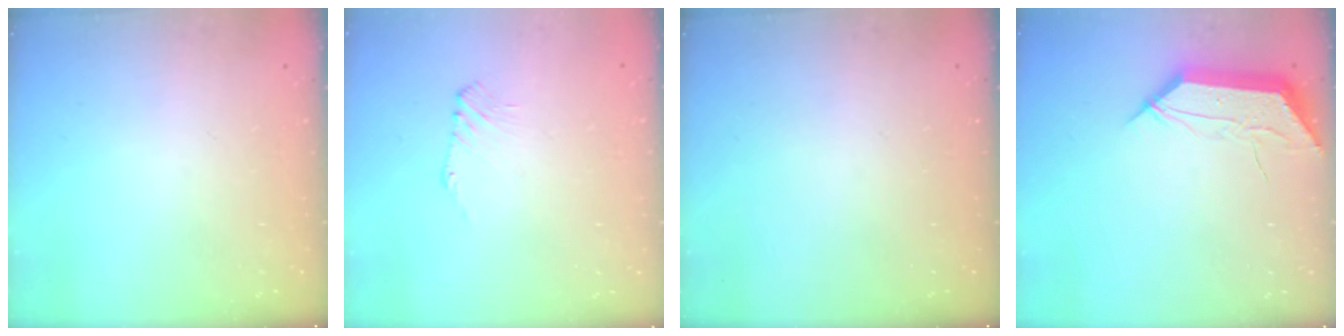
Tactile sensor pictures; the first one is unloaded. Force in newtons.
{"total": 1.1, "press": 1.0, "slide": 0.4}
{"total": 0.0}
{"total": 9.9, "press": 9.8, "slide": 1.1}